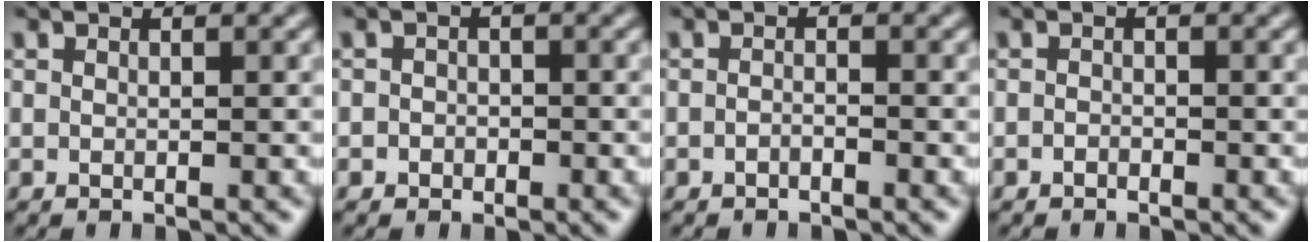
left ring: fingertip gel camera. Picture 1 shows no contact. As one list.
[{"total": 1.2, "force": [-0.4, 1.1, 0.2], "torque": [0.013, 0.000, -0.013]}, {"total": 0.8, "force": [-0.6, 0.2, 0.4], "torque": [-0.008, 0.001, -0.012]}, {"total": 0.5, "force": [-0.4, 0.3, 0.2], "torque": [-0.002, -0.001, -0.009]}]